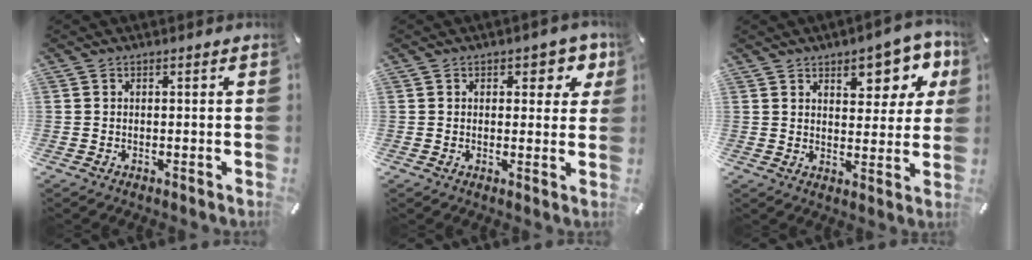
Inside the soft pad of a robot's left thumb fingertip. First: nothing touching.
{"total": 5.5, "force": [2.4, 3.4, 3.6], "torque": [-0.030, -0.006, 0.033]}
{"total": 10.9, "force": [6.1, 5.7, 6.9], "torque": [-0.070, -0.037, 0.100]}